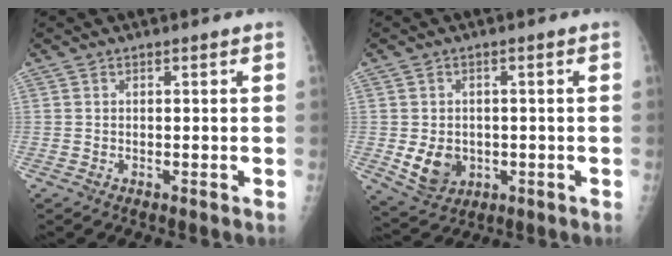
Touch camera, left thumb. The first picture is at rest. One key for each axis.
{"total": 6.7, "fx": -1.1, "fy": 5.4, "fz": 3.8, "tx": -0.048, "ty": -0.001, "tz": -0.001}